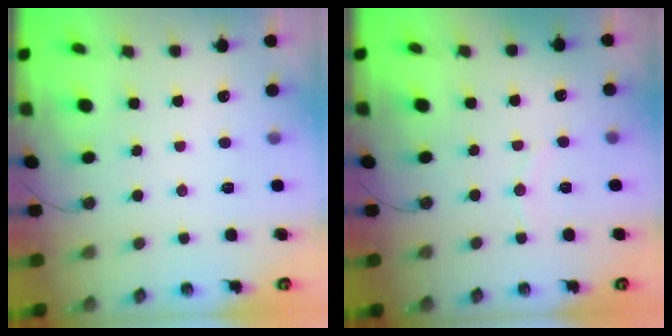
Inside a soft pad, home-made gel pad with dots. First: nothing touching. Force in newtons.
{"total": 3.7, "press": 3.6, "slide": 0.9}